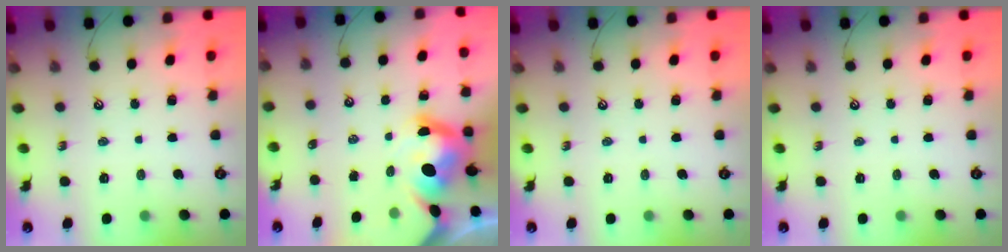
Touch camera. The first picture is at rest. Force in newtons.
{"total": 9.7, "press": 9.6, "slide": 1.1}
{"total": 0.0}
{"total": 0.0}